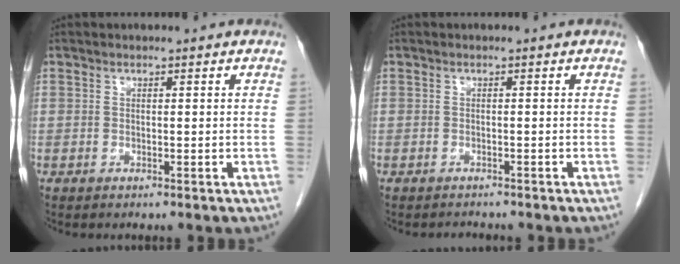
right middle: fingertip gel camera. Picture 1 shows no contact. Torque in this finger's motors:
{"motor_torque": [0.00, 0.00, 0.00, 0.00]}